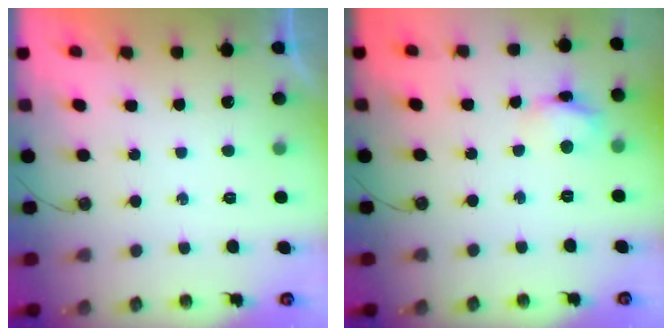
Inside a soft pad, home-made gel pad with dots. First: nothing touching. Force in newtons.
{"total": 7.7, "press": 7.6, "slide": 0.5}